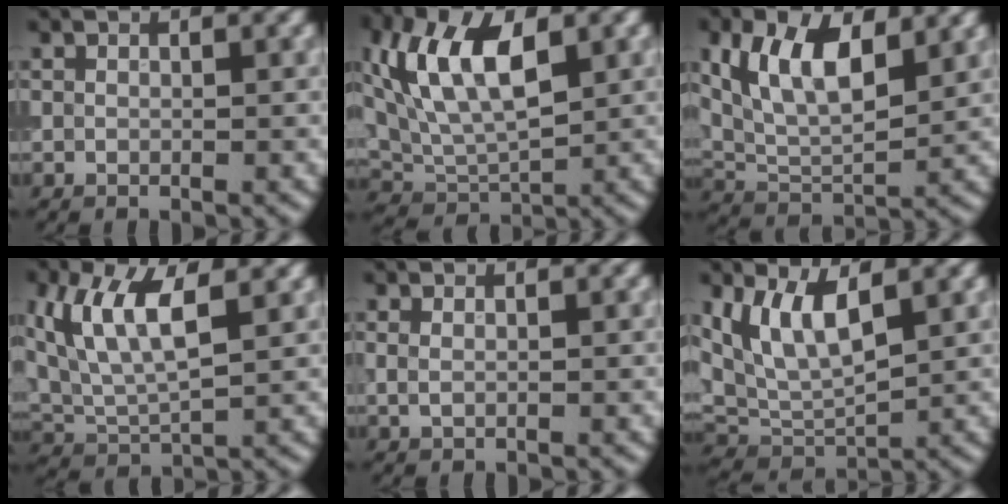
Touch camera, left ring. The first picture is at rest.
{"total": 8.3, "force": [2.6, 4.2, 6.7], "torque": [-0.127, 0.007, 0.042]}
{"total": 7.5, "force": [3.1, 3.6, 5.8], "torque": [-0.116, 0.002, 0.054]}
{"total": 8.5, "force": [3.2, 3.6, 7.0], "torque": [-0.153, 0.013, 0.059]}
{"total": 0.8, "force": [0.2, 0.4, 0.6], "torque": [-0.014, -0.001, 0.006]}
{"total": 6.4, "force": [2.8, 2.9, 5.0], "torque": [-0.111, -0.008, 0.055]}